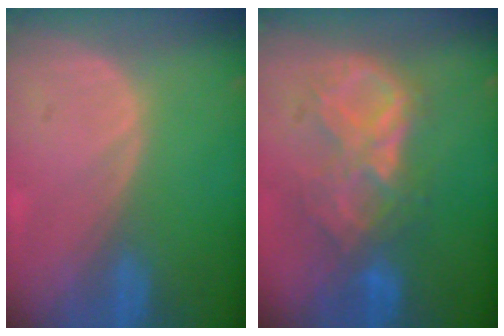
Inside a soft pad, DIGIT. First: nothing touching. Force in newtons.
{"total": 8.8, "press": 7.7, "slide": 4.2}